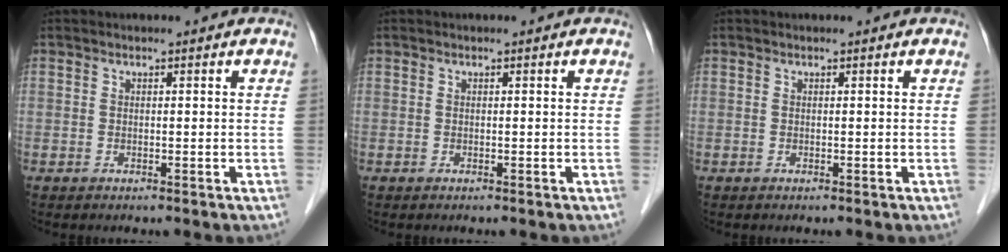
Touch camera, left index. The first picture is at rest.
{"total": 0.0}
{"total": 0.0}